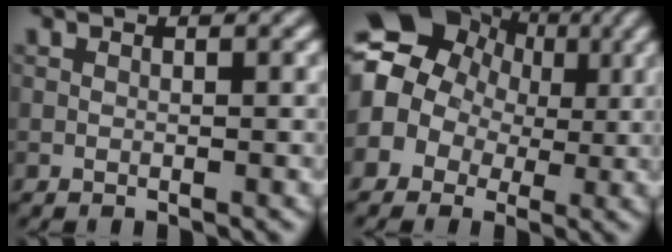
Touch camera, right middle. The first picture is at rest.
{"total": 11.5, "force": [2.0, 10.0, 5.3], "torque": [-0.109, 0.023, 0.003]}